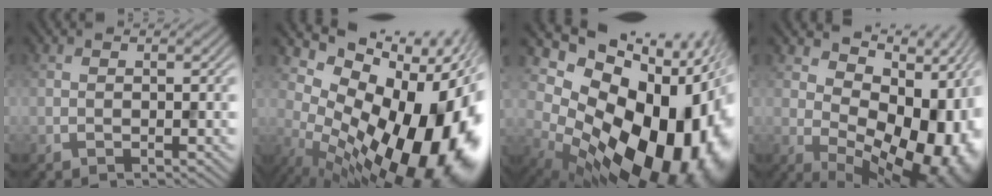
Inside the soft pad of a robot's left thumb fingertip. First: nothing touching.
{"total": 18.6, "force": [-0.2, 10.9, 15.1], "torque": [-0.190, -0.036, 0.036]}
{"total": 20.6, "force": [-2.0, 14.1, 14.9], "torque": [-0.226, -0.054, 0.002]}
{"total": 16.8, "force": [1.1, 10.6, 13.0], "torque": [-0.128, -0.007, 0.052]}